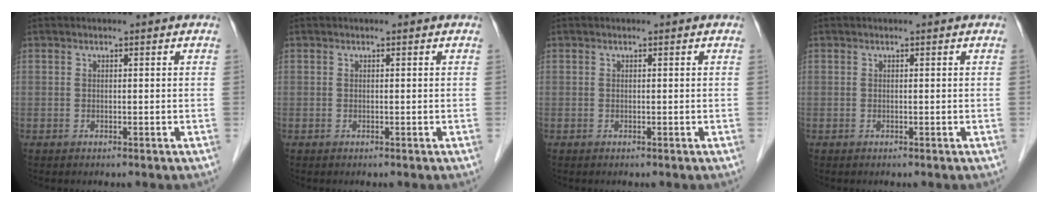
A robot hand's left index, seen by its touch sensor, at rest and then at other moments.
{"total": 0.0}
{"total": 0.0}
{"total": 0.0}